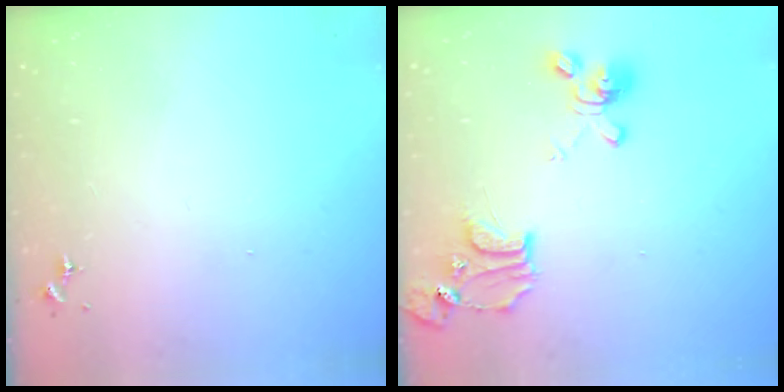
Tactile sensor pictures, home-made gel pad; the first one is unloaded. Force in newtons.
{"total": 15.3, "press": 15.3, "slide": 1.1}